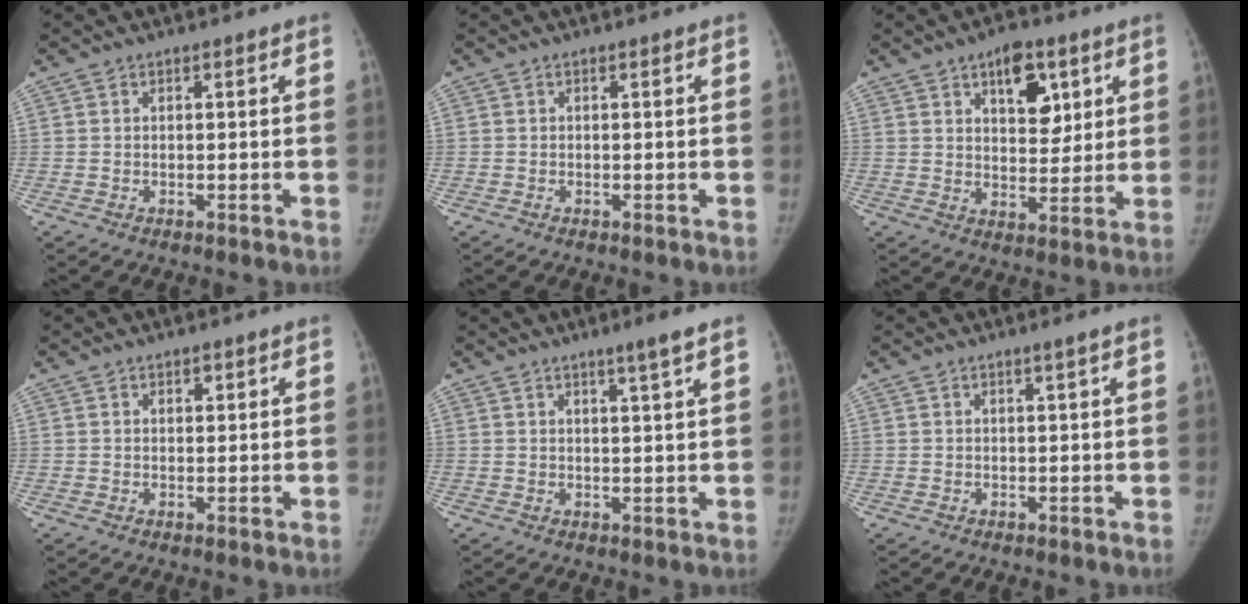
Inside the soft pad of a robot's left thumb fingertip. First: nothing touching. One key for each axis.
{"total": 0.0}
{"total": 10.0, "fx": 4.9, "fy": 5.6, "fz": 6.7, "tx": -0.062, "ty": -0.023, "tz": 0.073}
{"total": 1.3, "fx": 0.8, "fy": 0.7, "fz": 0.7, "tx": -0.002, "ty": -0.003, "tz": 0.011}
{"total": 3.6, "fx": 2.3, "fy": -0.5, "fz": 2.7, "tx": -0.044, "ty": -0.015, "tz": 0.038}
{"total": 0.9, "fx": 0.5, "fy": -0.2, "fz": 0.7, "tx": -0.015, "ty": -0.004, "tz": 0.011}